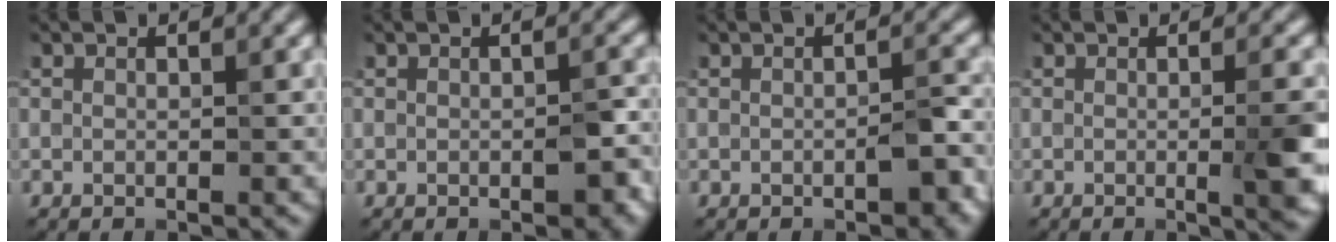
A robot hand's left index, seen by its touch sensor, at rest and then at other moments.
{"total": 2.4, "force": [-0.7, 1.1, 2.1], "torque": [-0.028, -0.002, -0.005]}
{"total": 2.2, "force": [-1.0, 0.7, 1.8], "torque": [-0.024, 0.005, -0.014]}
{"total": 4.9, "force": [-0.5, 1.3, 4.7], "torque": [-0.053, -0.003, -0.007]}